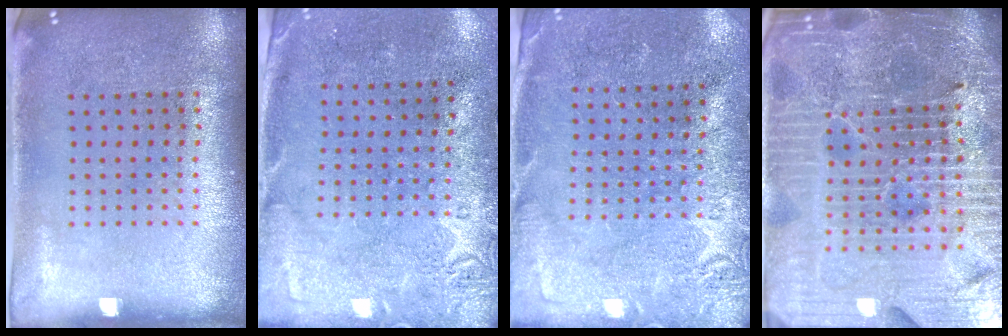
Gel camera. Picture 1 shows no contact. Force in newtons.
{"total": 2.7, "press": 2.2, "slide": 1.7}
{"total": 2.7, "press": 2.6, "slide": 0.5}
{"total": 6.6, "press": 5.8, "slide": 3.0}